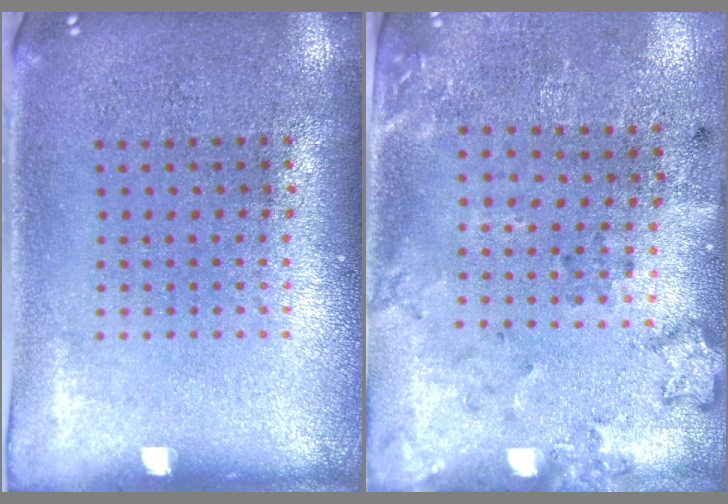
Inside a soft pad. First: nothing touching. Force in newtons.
{"total": 2.0, "press": 1.4, "slide": 1.5}